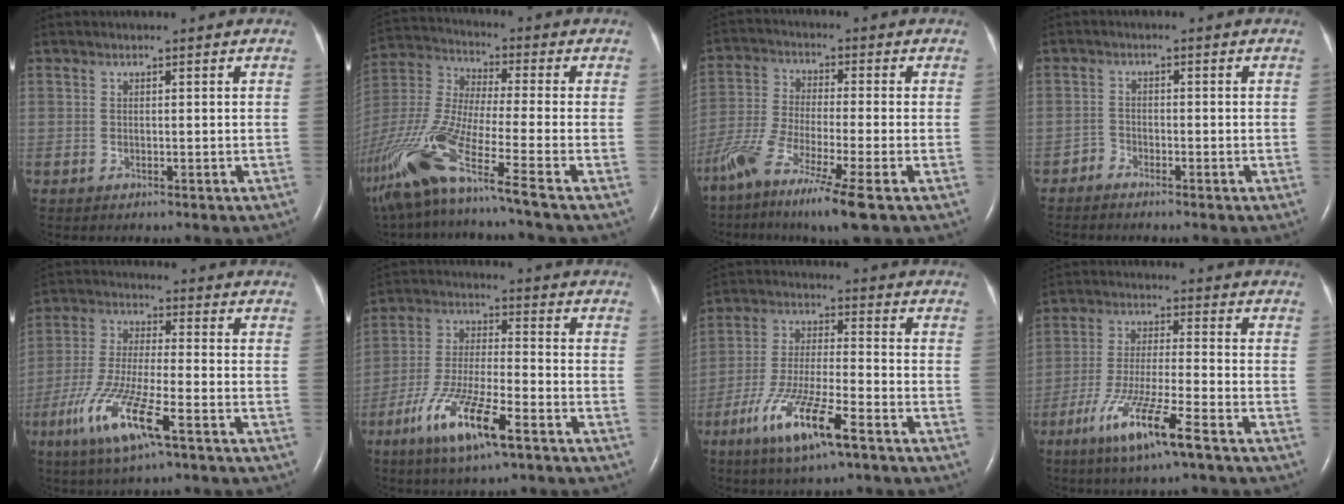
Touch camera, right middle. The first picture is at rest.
{"total": 19.9, "force": [-13.0, -0.3, 15.1], "torque": [-0.365, -0.056, -0.252]}
{"total": 11.3, "force": [-6.9, 0.0, 8.9], "torque": [-0.189, -0.035, -0.133]}
{"total": 1.4, "force": [-1.3, 0.5, -0.2], "torque": [0.005, 0.001, -0.028]}
{"total": 12.0, "force": [-5.9, 1.4, 10.3], "torque": [-0.219, -0.023, -0.112]}
{"total": 12.5, "force": [-6.8, 2.0, 10.2], "torque": [-0.208, -0.017, -0.123]}
{"total": 12.1, "force": [-6.7, 1.6, 9.9], "torque": [-0.200, -0.019, -0.122]}
{"total": 10.9, "force": [-6.3, 0.1, 8.9], "torque": [-0.177, -0.025, -0.117]}